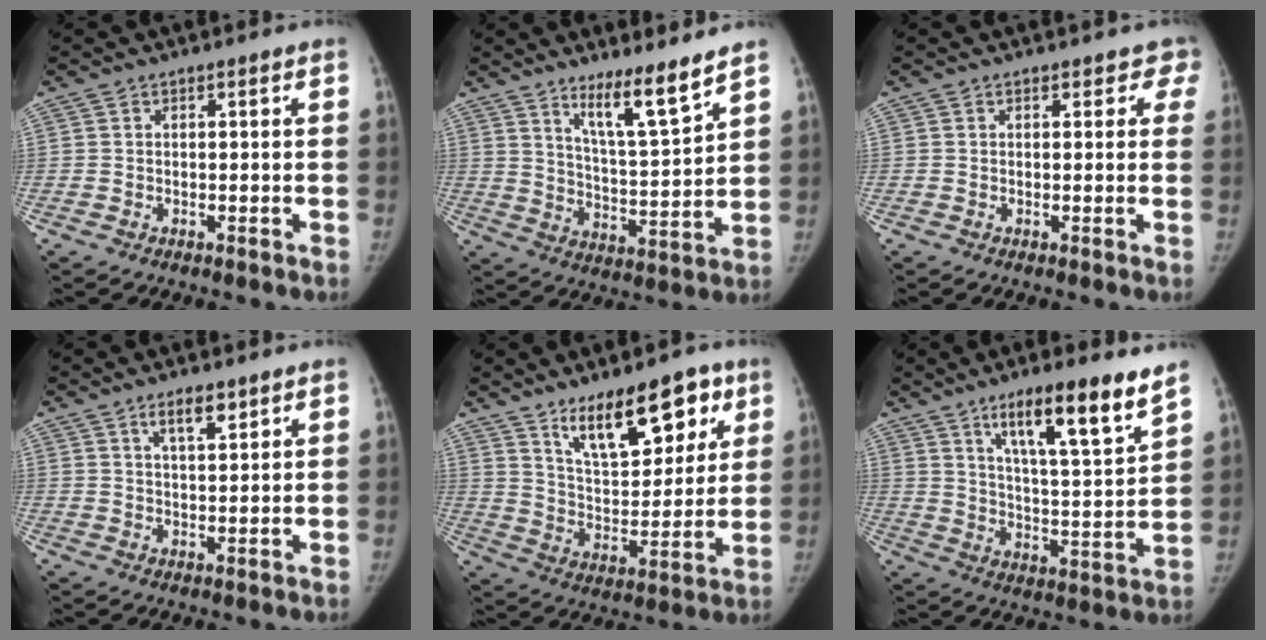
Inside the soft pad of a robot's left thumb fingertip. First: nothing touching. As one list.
[{"total": 10.4, "force": [7.8, 0.8, 6.9], "torque": [-0.109, -0.071, 0.138]}, {"total": 3.4, "force": [2.6, 2.1, 0.8], "torque": [0.034, -0.007, 0.012]}, {"total": 4.9, "force": [3.1, 1.6, 3.4], "torque": [-0.047, -0.020, 0.054]}, {"total": 17.5, "force": [10.4, 7.5, 11.9], "torque": [-0.133, -0.053, 0.178]}, {"total": 16.2, "force": [10.5, 2.6, 12.1], "torque": [-0.174, -0.061, 0.176]}]